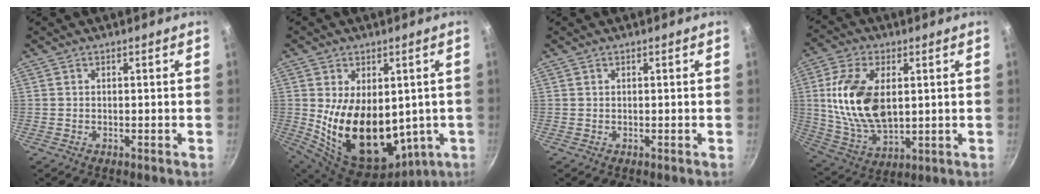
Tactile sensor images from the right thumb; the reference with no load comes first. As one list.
[{"total": 20.8, "force": [-0.3, 13.0, 16.2], "torque": [-0.261, -0.026, 0.028]}, {"total": 0.0}, {"total": 16.4, "force": [2.5, 9.4, 13.2], "torque": [-0.241, -0.012, 0.057]}]